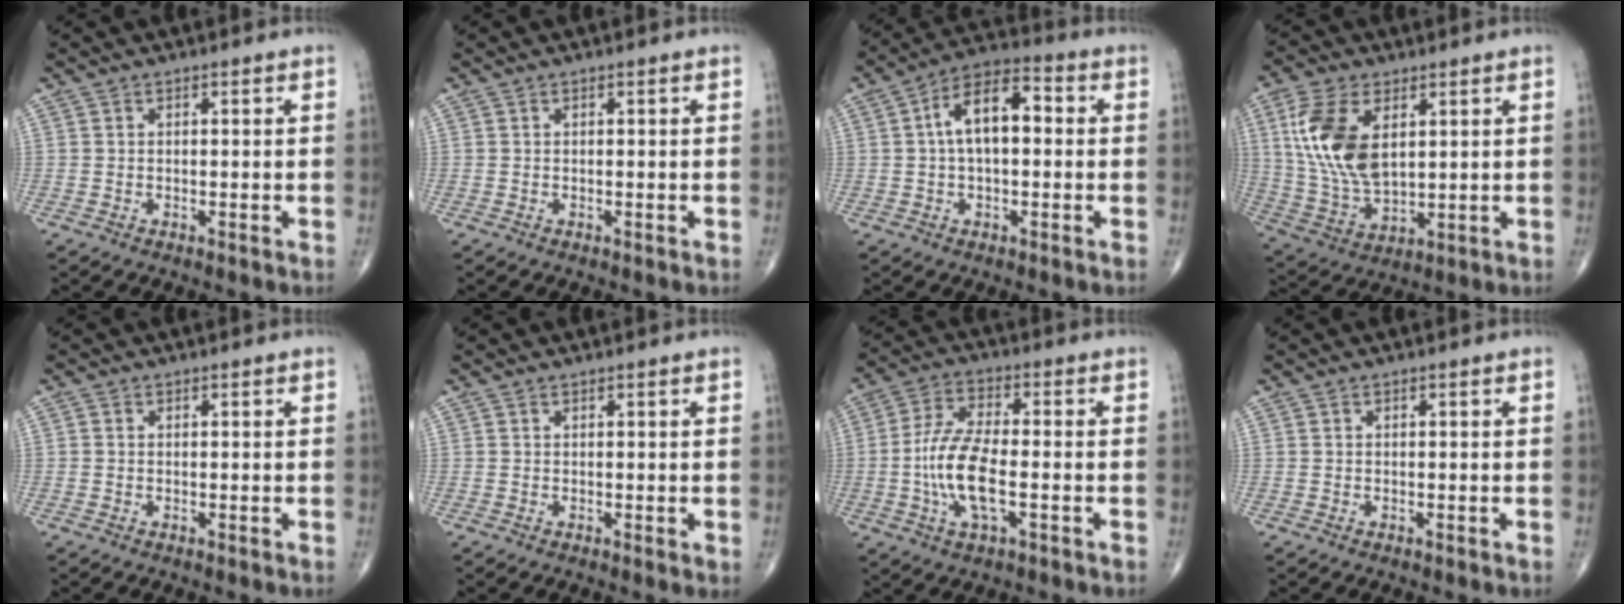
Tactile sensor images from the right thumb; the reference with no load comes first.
{"total": 0.0}
{"total": 11.2, "force": [1.2, 5.9, 9.5], "torque": [-0.158, 0.033, 0.010]}
{"total": 15.2, "force": [4.3, 8.4, 11.9], "torque": [-0.241, -0.014, 0.093]}
{"total": 0.0}
{"total": 0.8, "force": [0.3, 0.2, 0.7], "torque": [-0.013, -0.002, 0.004]}
{"total": 11.7, "force": [-2.3, 4.5, 10.5], "torque": [-0.221, 0.014, -0.047]}
{"total": 0.0}